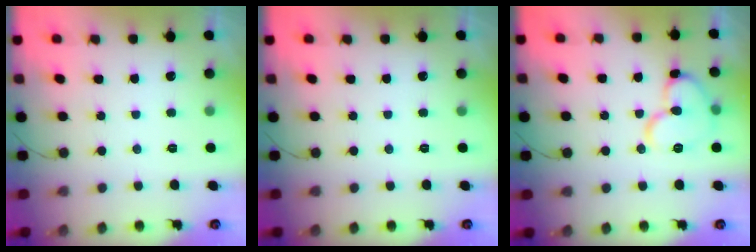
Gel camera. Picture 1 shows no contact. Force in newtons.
{"total": 0.0}
{"total": 12.3, "press": 12.1, "slide": 1.9}